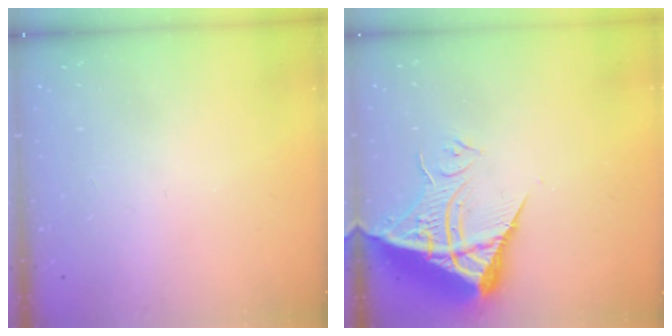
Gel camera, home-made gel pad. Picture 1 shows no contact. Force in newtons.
{"total": 11.0, "press": 10.9, "slide": 1.2}